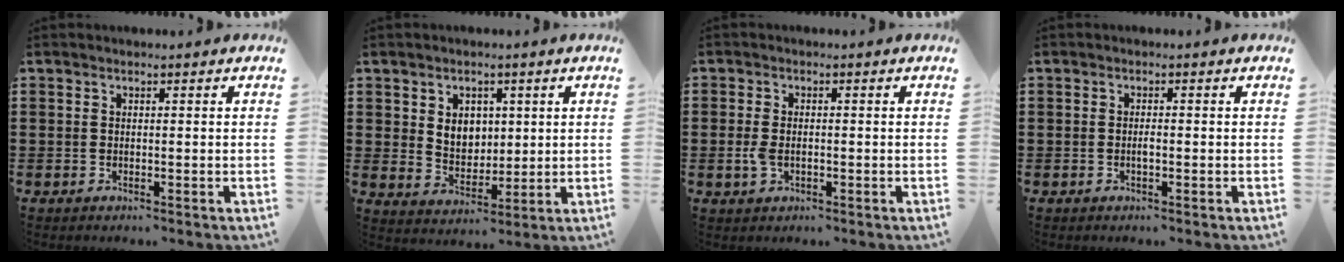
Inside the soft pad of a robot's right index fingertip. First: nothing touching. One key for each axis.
{"total": 4.6, "fx": 1.6, "fy": 3.8, "fz": 2.0, "tx": -0.040, "ty": 0.004, "tz": 0.026}
{"total": 2.6, "fx": -0.5, "fy": 1.5, "fz": 2.0, "tx": -0.055, "ty": -0.004, "tz": -0.014}
{"total": 1.1, "fx": -0.3, "fy": 0.3, "fz": 1.0, "tx": -0.020, "ty": -0.001, "tz": -0.005}